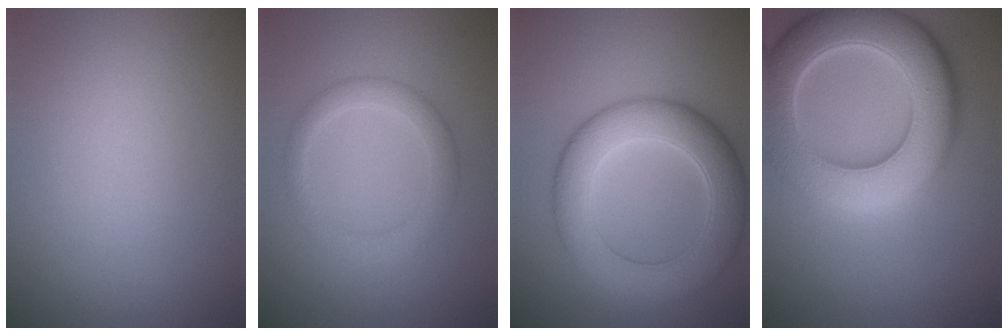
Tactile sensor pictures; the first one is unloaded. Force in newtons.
{"total": 2.7, "press": 2.6, "slide": 0.3}
{"total": 7.9, "press": 7.9, "slide": 0.2}
{"total": 11.0, "press": 10.9, "slide": 0.6}